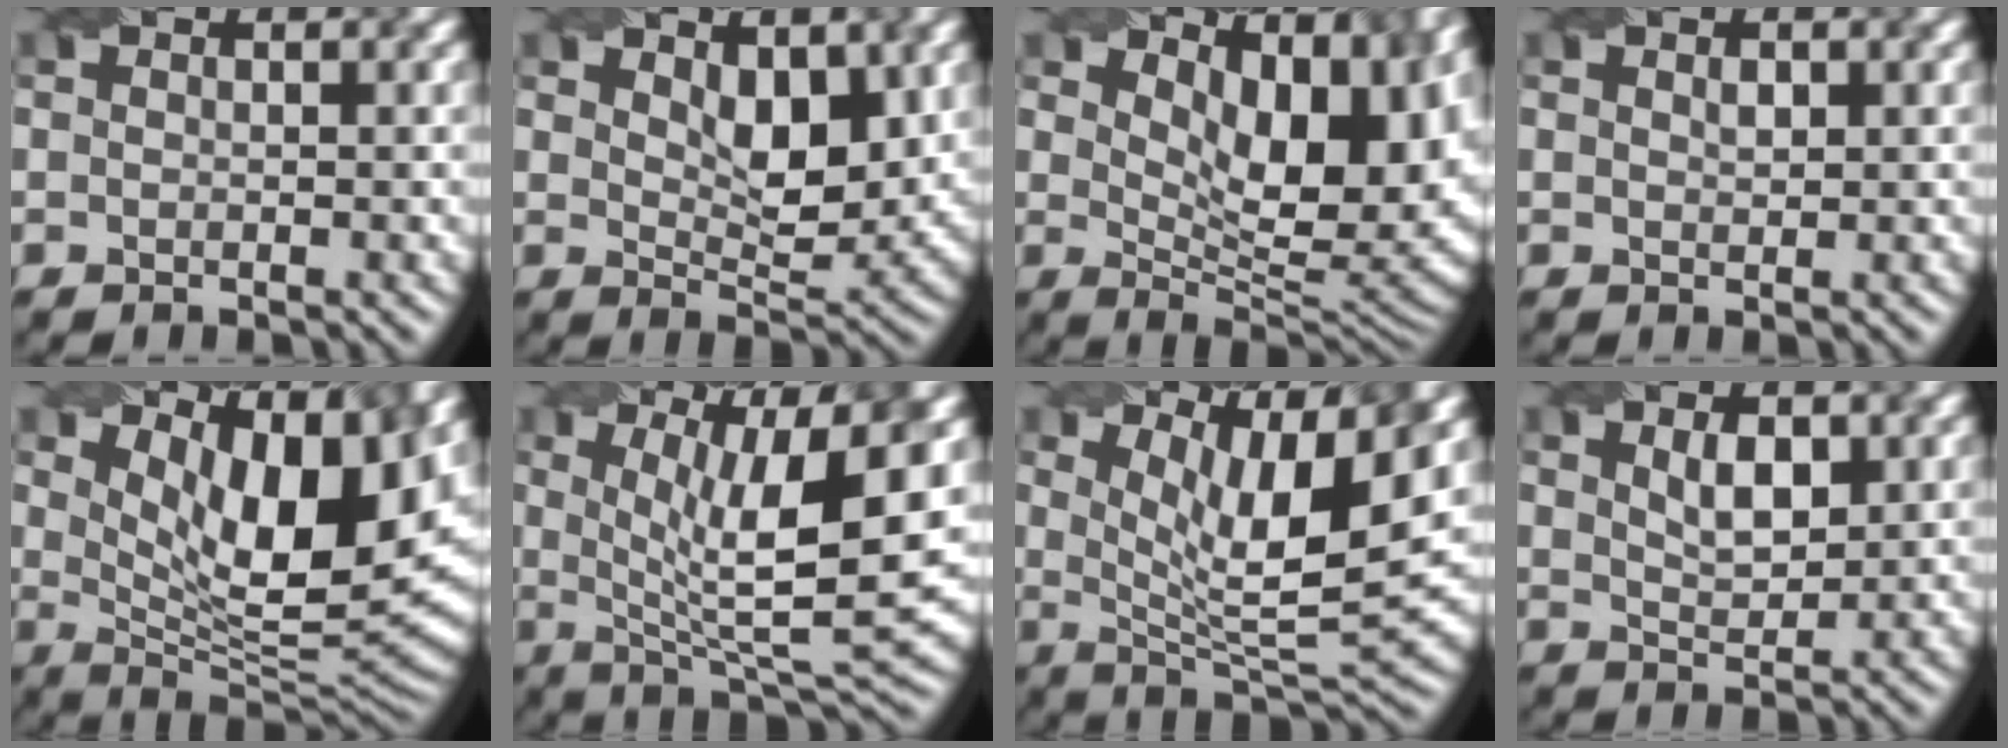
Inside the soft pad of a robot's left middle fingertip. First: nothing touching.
{"total": 4.4, "force": [1.9, 2.0, 3.4], "torque": [-0.053, -0.010, 0.036]}
{"total": 12.3, "force": [5.1, 5.8, 9.6], "torque": [-0.123, 0.009, 0.080]}
{"total": 0.8, "force": [0.4, 0.4, 0.6], "torque": [-0.010, -0.001, 0.009]}
{"total": 12.4, "force": [4.8, 4.6, 10.4], "torque": [-0.153, -0.007, 0.083]}
{"total": 10.3, "force": [1.8, 2.6, 9.8], "torque": [-0.155, -0.002, 0.033]}
{"total": 9.5, "force": [3.8, 2.4, 8.3], "torque": [-0.138, -0.002, 0.069]}
{"total": 2.7, "force": [1.2, 1.2, 2.1], "torque": [-0.040, 0.000, 0.024]}